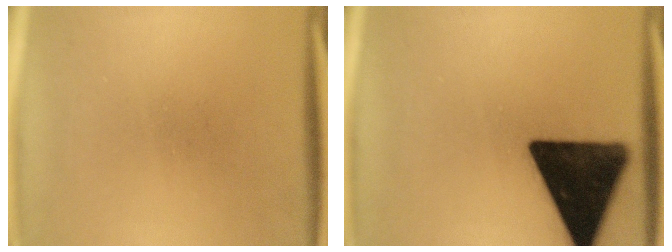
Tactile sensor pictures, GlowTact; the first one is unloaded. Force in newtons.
{"total": 18.4}